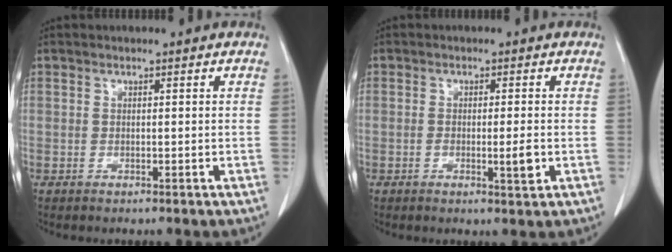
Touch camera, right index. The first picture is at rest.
{"total": 3.0, "force": [-0.6, 0.3, 2.9], "torque": [-0.043, -0.002, -0.006]}